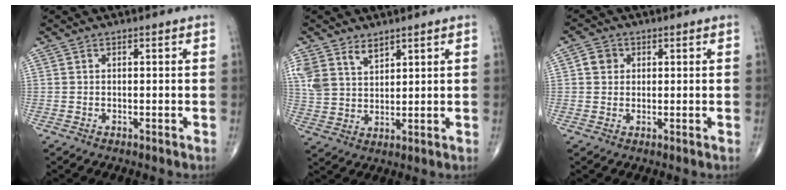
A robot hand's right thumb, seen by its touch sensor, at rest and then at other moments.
{"total": 6.9, "force": [4.5, 4.0, 3.4], "torque": [-0.054, -0.020, 0.099]}
{"total": 3.0, "force": [0.7, 2.7, 1.1], "torque": [-0.005, 0.002, 0.008]}